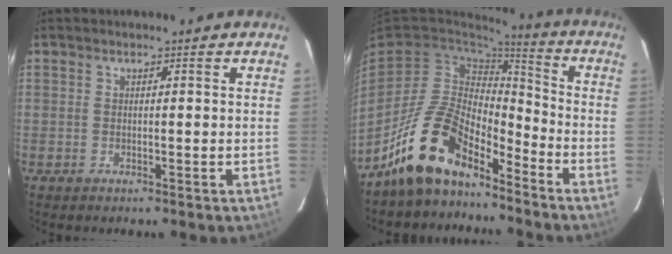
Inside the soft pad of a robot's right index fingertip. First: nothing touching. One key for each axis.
{"total": 14.4, "fx": -11.1, "fy": 5.8, "fz": 7.1, "tx": -0.150, "ty": 0.015, "tz": -0.207}